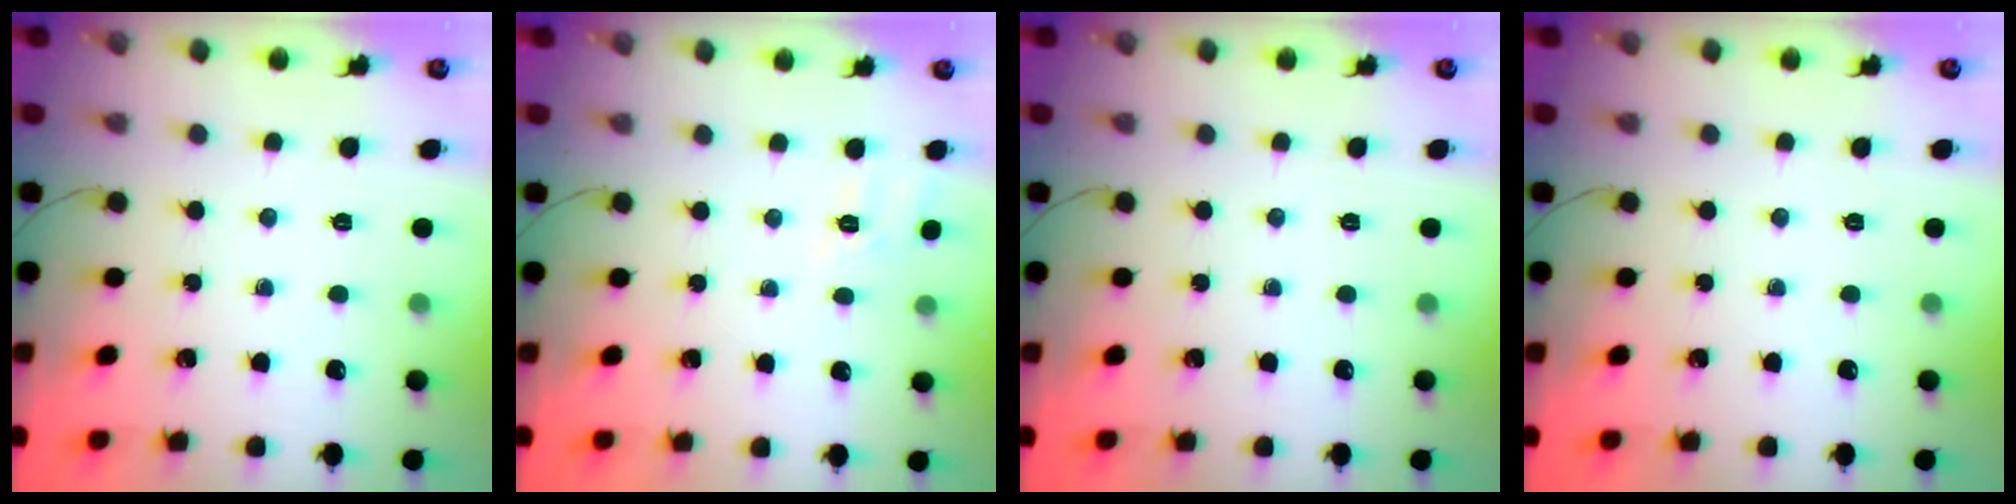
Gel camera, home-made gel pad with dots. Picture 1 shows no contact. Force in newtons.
{"total": 8.5, "press": 8.1, "slide": 2.3}
{"total": 0.0}
{"total": 0.0}